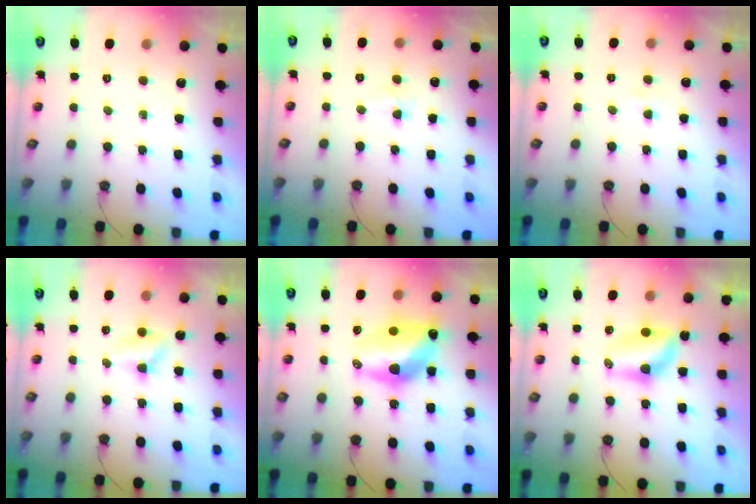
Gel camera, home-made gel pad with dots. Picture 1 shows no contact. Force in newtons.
{"total": 2.7, "press": 2.6, "slide": 0.6}
{"total": 1.9, "press": 1.8, "slide": 0.4}
{"total": 3.0, "press": 3.0, "slide": 0.3}
{"total": 12.5, "press": 12.5, "slide": 0.8}
{"total": 6.3, "press": 6.3, "slide": 0.4}